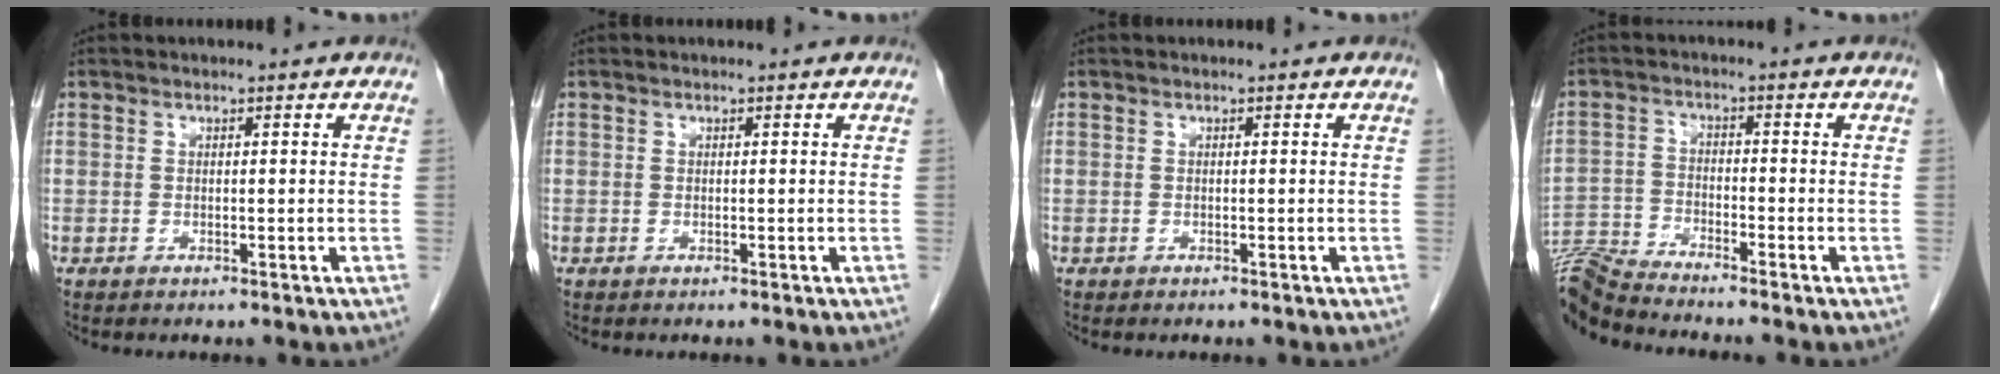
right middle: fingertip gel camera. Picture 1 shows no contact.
{"total": 0.0}
{"total": 0.0}
{"total": 8.5, "force": [-8.2, -1.6, 1.5], "torque": [-0.038, -0.008, -0.158]}